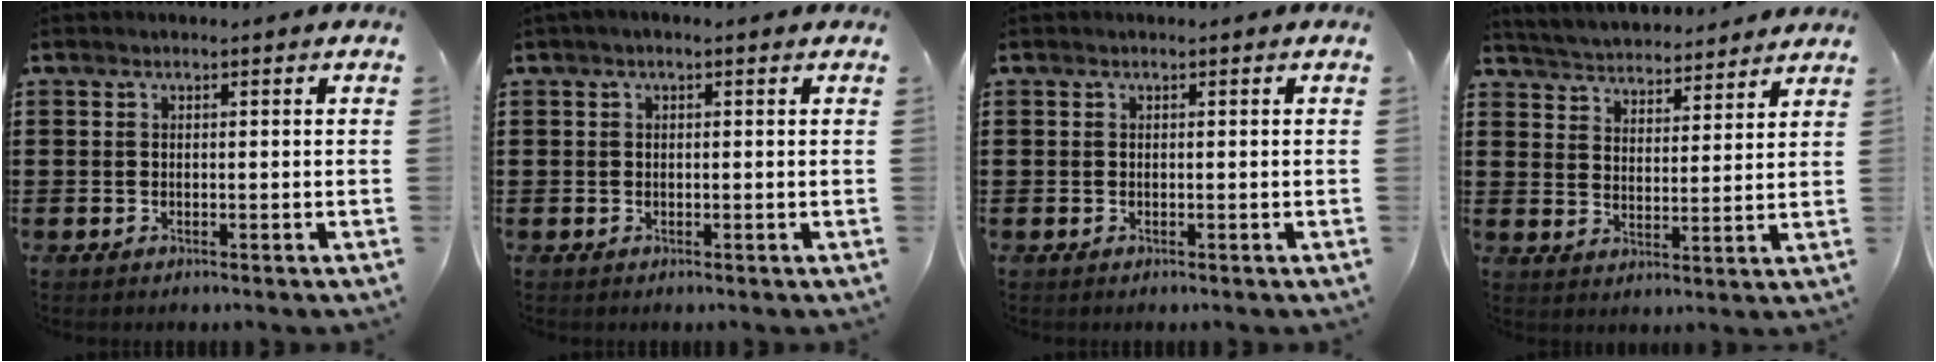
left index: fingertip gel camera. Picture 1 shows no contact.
{"total": 0.5, "force": [-0.2, 0.3, 0.4], "torque": [-0.008, 0.001, -0.004]}
{"total": 0.0}
{"total": 4.3, "force": [4.3, 0.1, -0.4], "torque": [-0.016, -0.030, 0.072]}